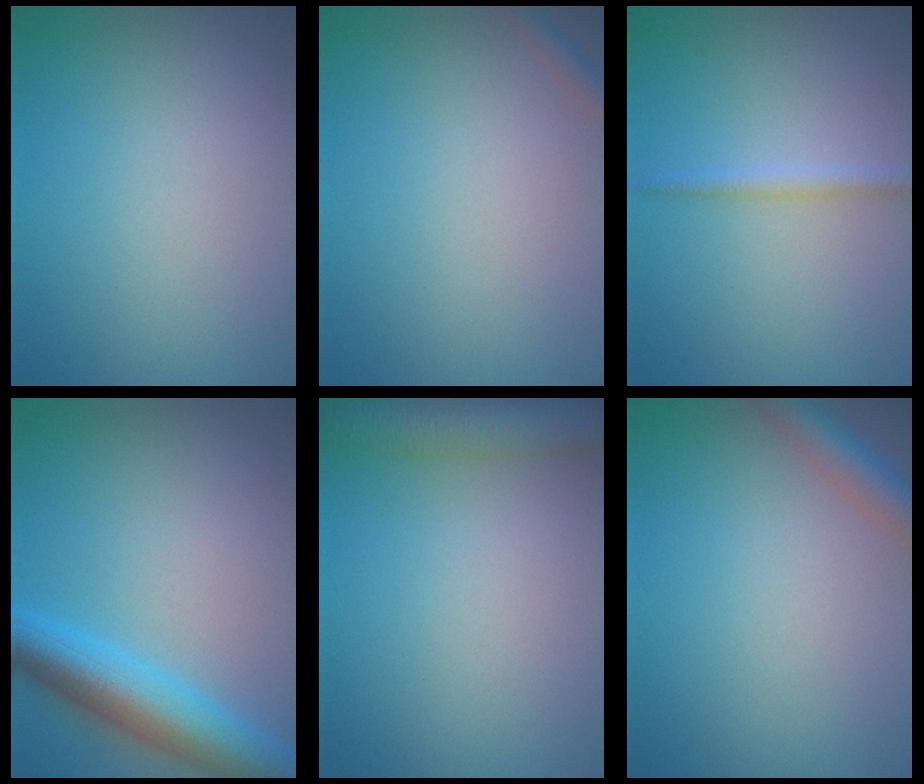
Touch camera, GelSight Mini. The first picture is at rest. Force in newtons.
{"total": 1.0, "press": 1.0, "slide": 0.0}
{"total": 1.3, "press": 1.3, "slide": 0.1}
{"total": 6.5, "press": 6.5, "slide": 0.1}
{"total": 4.5, "press": 4.5, "slide": 0.3}
{"total": 2.8, "press": 2.8, "slide": 0.1}